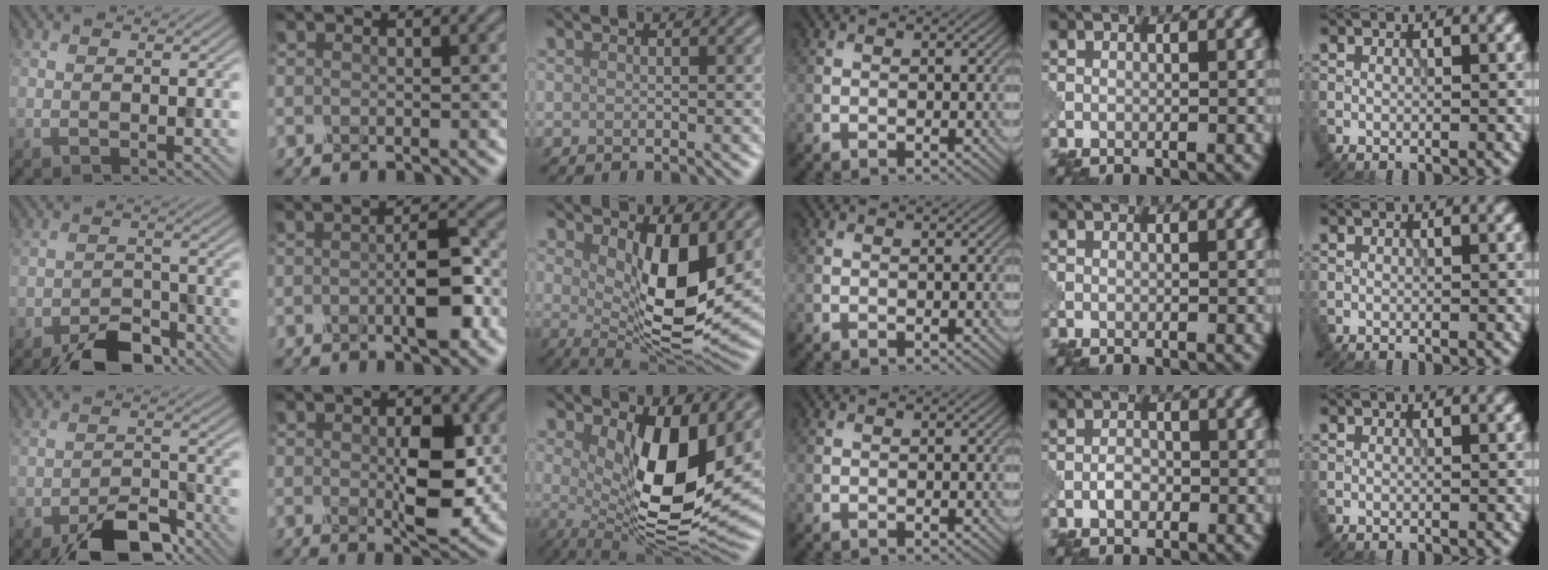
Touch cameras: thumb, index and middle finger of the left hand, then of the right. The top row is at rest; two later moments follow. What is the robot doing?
{"motion": "press", "object": "mechanical pencil"}